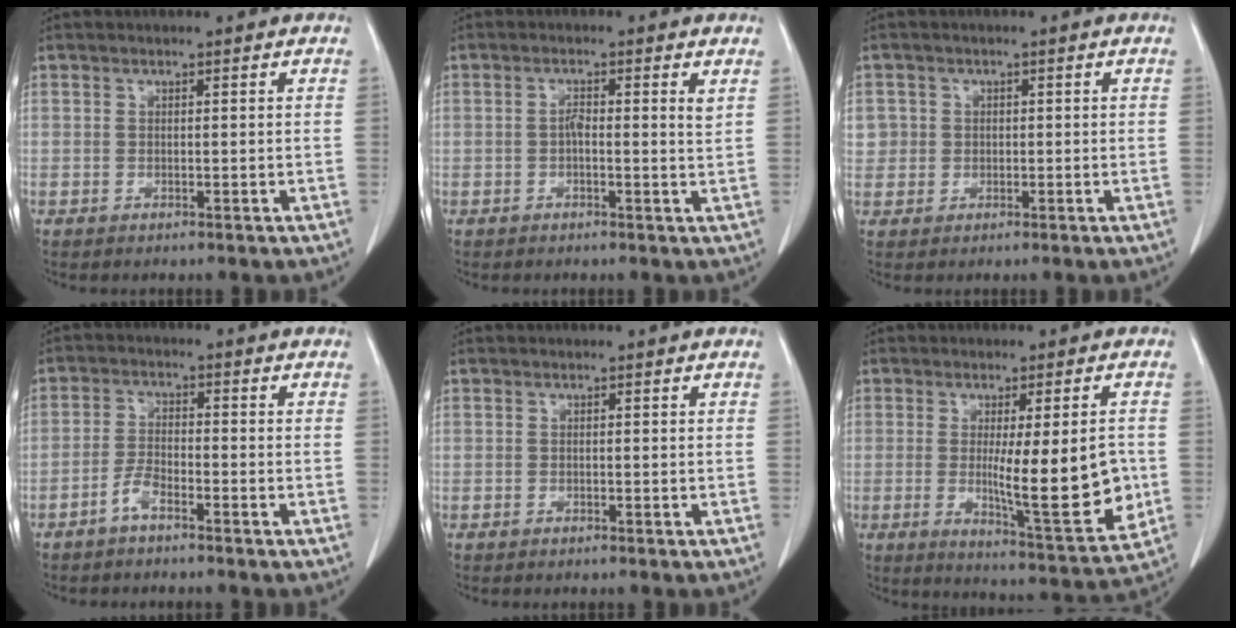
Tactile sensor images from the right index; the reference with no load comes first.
{"total": 2.9, "force": [0.6, 0.4, 2.8], "torque": [-0.048, 0.003, 0.005]}
{"total": 3.1, "force": [0.5, 3.0, 0.2], "torque": [0.012, 0.007, 0.010]}
{"total": 4.2, "force": [-3.0, 1.1, 2.7], "torque": [-0.060, 0.006, -0.063]}
{"total": 0.0}
{"total": 13.6, "force": [-0.8, 2.1, 13.4], "torque": [-0.186, -0.025, -0.001]}